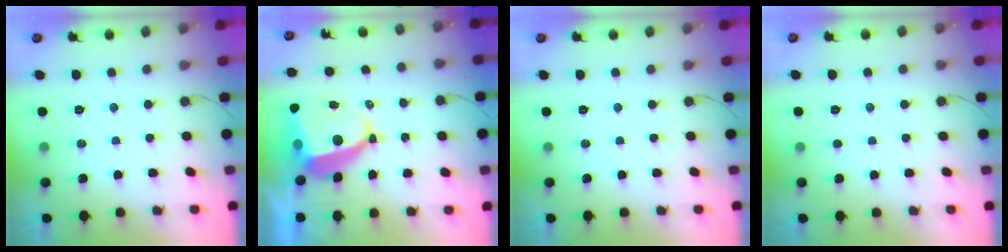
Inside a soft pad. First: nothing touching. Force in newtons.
{"total": 8.7, "press": 8.6, "slide": 1.0}
{"total": 0.0}
{"total": 1.6, "press": 1.6, "slide": 0.2}